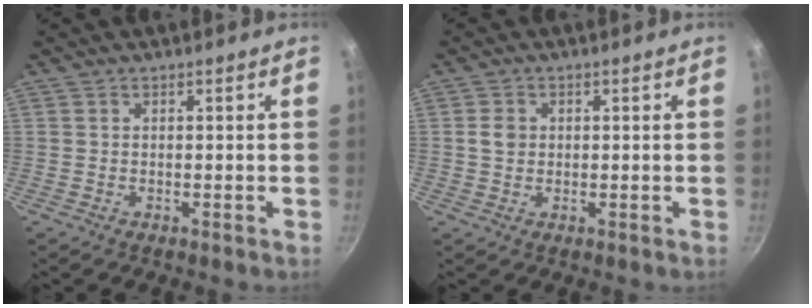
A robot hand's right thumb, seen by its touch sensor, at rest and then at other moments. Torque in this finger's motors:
{"motor_torque": [0.20, 0.46, 0.52, -0.35, 0.00]}